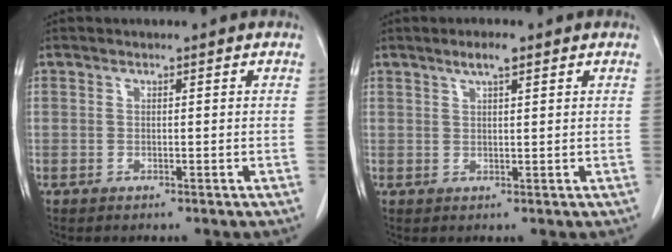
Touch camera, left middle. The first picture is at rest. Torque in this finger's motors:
{"motor_torque": [0.52, -0.34, 0.01, 0.01]}